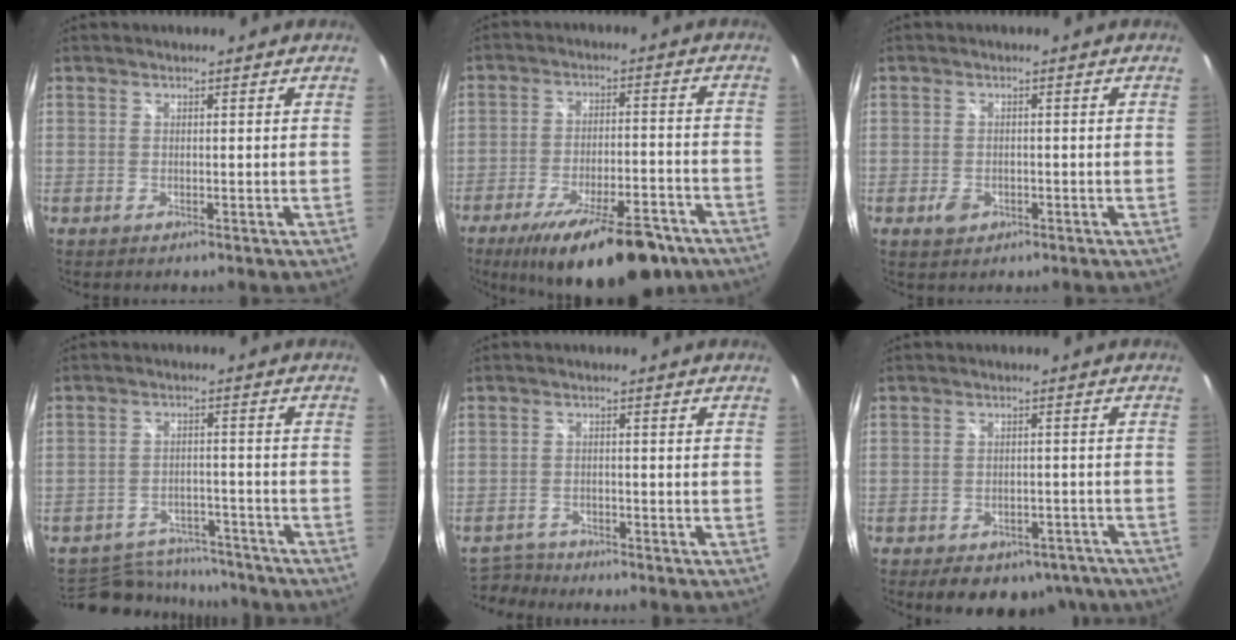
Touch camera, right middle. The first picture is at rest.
{"total": 20.2, "force": [-14.5, 6.2, 12.6], "torque": [-0.208, -0.030, -0.206]}
{"total": 2.6, "force": [-1.3, 1.9, 1.3], "torque": [-0.026, -0.001, -0.019]}
{"total": 13.9, "force": [-12.3, 5.5, 3.5], "torque": [-0.089, 0.019, -0.163]}
{"total": 4.3, "force": [-4.0, 1.6, 0.3], "torque": [-0.019, 0.002, -0.076]}
{"total": 13.0, "force": [-9.3, 7.3, 5.4], "torque": [-0.109, 0.010, -0.103]}